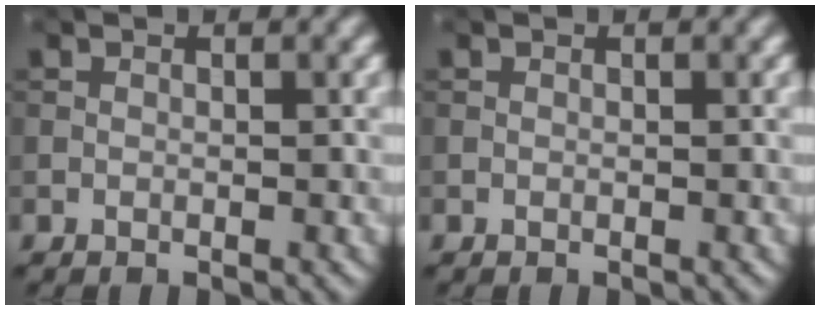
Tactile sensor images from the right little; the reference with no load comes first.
{"total": 0.0}